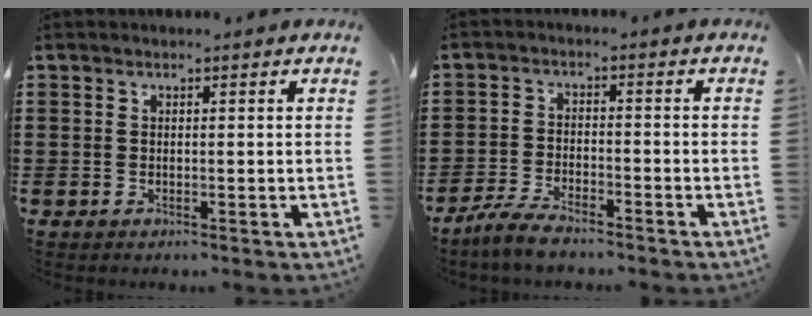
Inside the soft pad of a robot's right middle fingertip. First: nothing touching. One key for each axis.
{"total": 4.5, "fx": -4.0, "fy": 0.9, "fz": 1.8, "tx": -0.044, "ty": 0.001, "tz": -0.082}